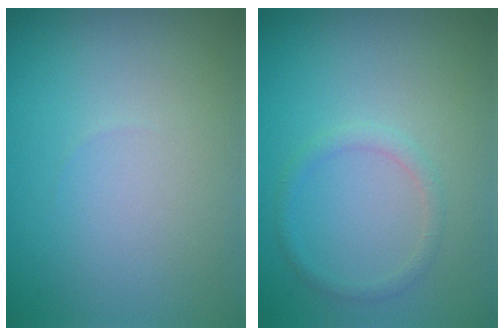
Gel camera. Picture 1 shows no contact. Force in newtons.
{"total": 1.2, "press": 1.2, "slide": 0.1}